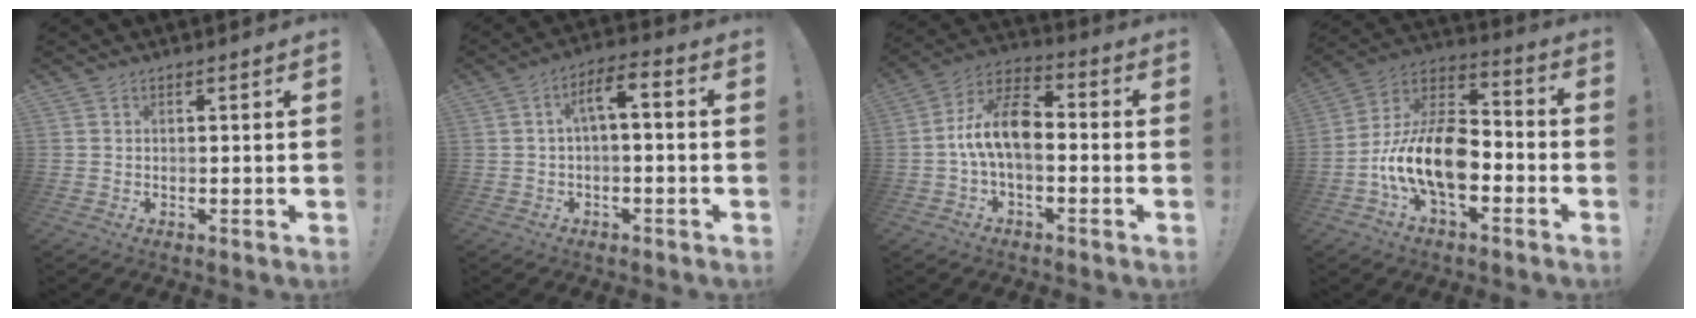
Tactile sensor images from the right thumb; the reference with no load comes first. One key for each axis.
{"total": 6.1, "fx": 0.2, "fy": 2.2, "fz": 5.7, "tx": -0.094, "ty": 0.005, "tz": 0.002}
{"total": 12.4, "fx": -0.8, "fy": 6.9, "fz": 10.3, "tx": -0.196, "ty": 0.012, "tz": -0.014}
{"total": 18.1, "fx": -5.4, "fy": 10.5, "fz": 13.8, "tx": -0.255, "ty": 0.022, "tz": -0.088}